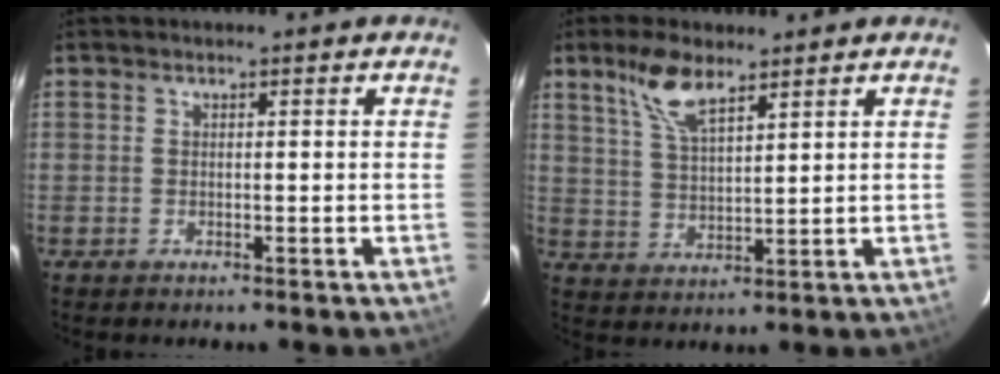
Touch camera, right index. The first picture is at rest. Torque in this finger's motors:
{"motor_torque": [0.51, 0.54, 0.38, 0.11]}